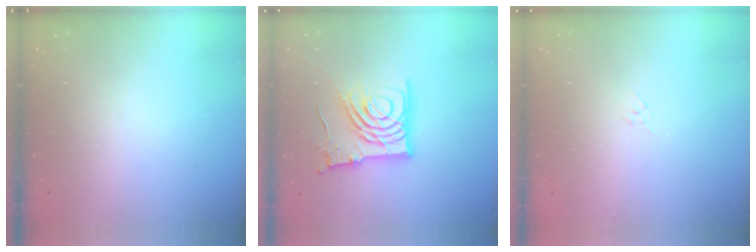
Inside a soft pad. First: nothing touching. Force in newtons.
{"total": 15.5, "press": 15.5, "slide": 1.2}
{"total": 2.9, "press": 2.9, "slide": 0.6}